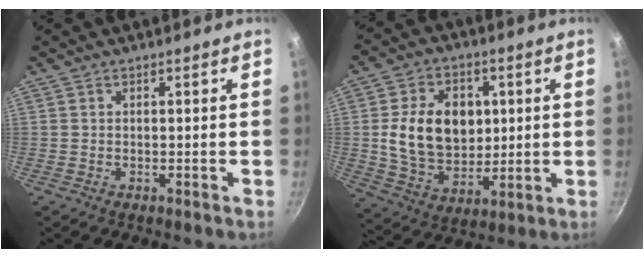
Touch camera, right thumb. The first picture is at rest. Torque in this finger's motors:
{"motor_torque": [-0.51, 1.13, 0.97, -0.22, 0.33]}